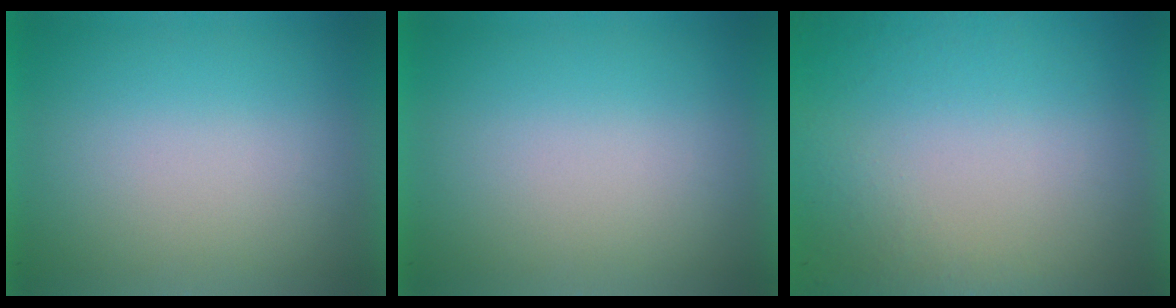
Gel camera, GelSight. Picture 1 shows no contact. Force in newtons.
{"total": 0.0}
{"total": 8.4}